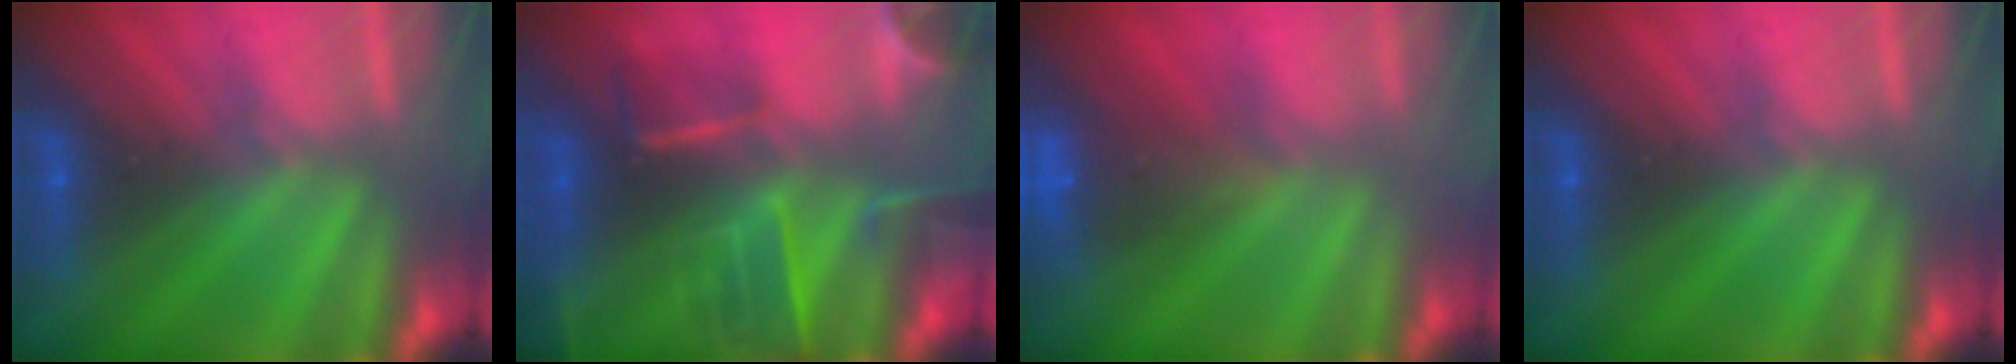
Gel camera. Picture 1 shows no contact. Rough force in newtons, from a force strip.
{"total": 8.9}
{"total": 9.6}
{"total": 0.0}